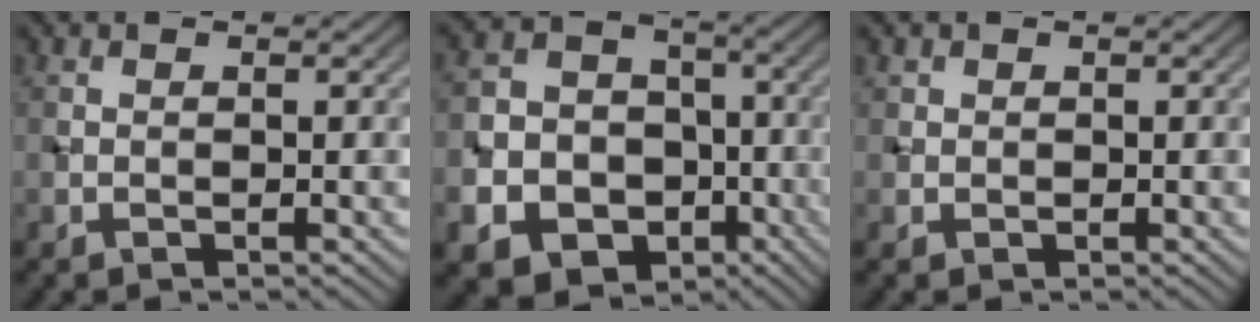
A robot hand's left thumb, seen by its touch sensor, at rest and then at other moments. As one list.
[{"total": 14.9, "force": [-6.2, 12.6, 5.0], "torque": [-0.138, -0.046, -0.114]}, {"total": 1.3, "force": [0.3, 1.2, 0.1], "torque": [0.001, -0.005, 0.005]}]